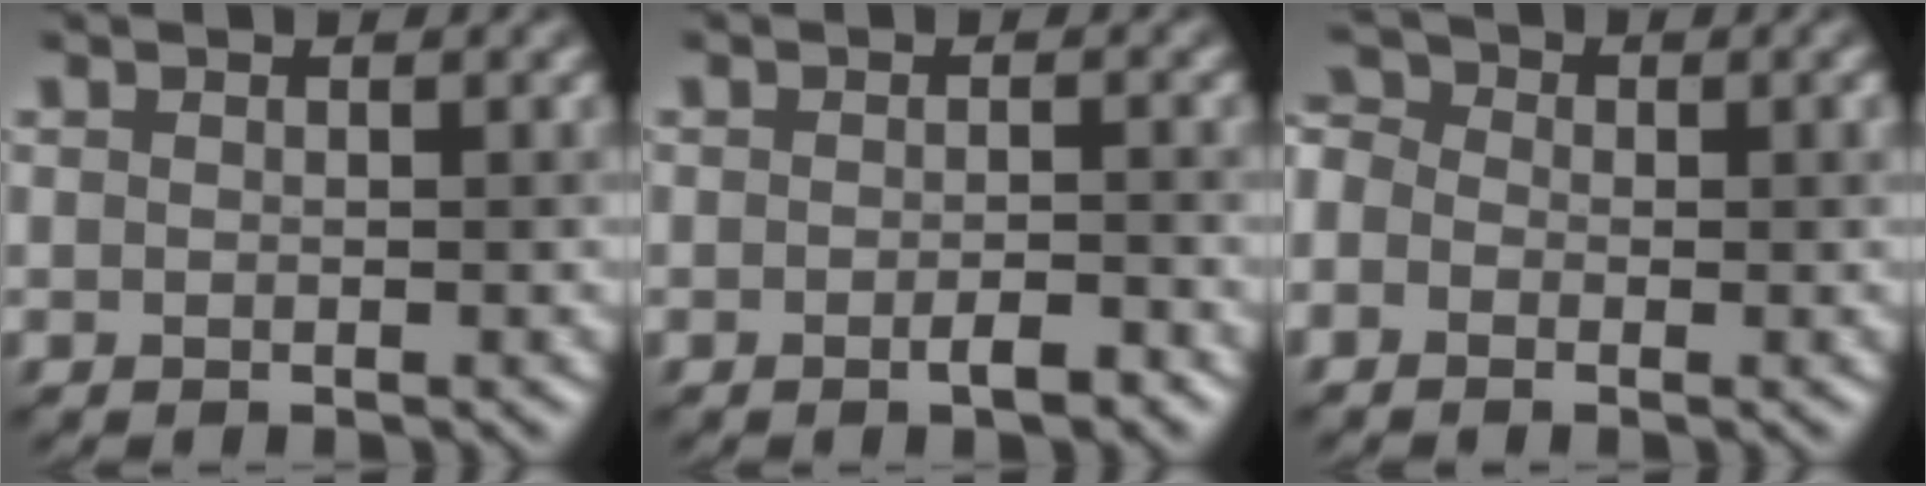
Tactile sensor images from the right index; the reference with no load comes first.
{"total": 1.6, "force": [-1.1, 0.2, 1.2], "torque": [-0.017, 0.013, -0.012]}
{"total": 3.0, "force": [-0.6, 2.4, 1.7], "torque": [-0.032, 0.032, -0.016]}